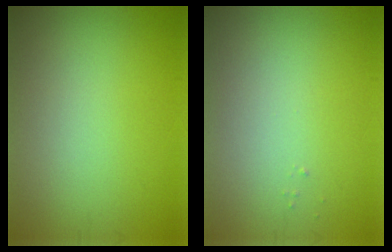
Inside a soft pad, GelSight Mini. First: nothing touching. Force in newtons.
{"total": 0.0}